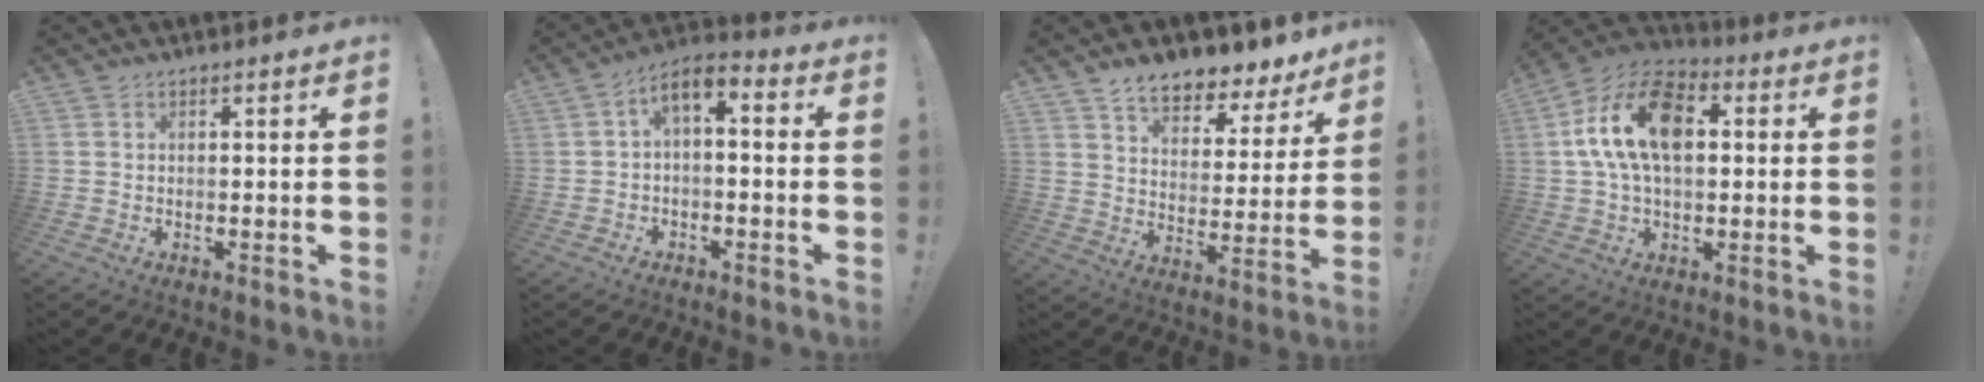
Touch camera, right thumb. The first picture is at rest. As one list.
[{"total": 4.2, "force": [-0.1, 2.1, 3.6], "torque": [-0.057, -0.001, 0.000]}, {"total": 9.1, "force": [7.8, 3.2, 3.4], "torque": [-0.051, -0.070, 0.137]}, {"total": 18.0, "force": [3.7, 11.1, 13.7], "torque": [-0.239, 0.009, 0.065]}]